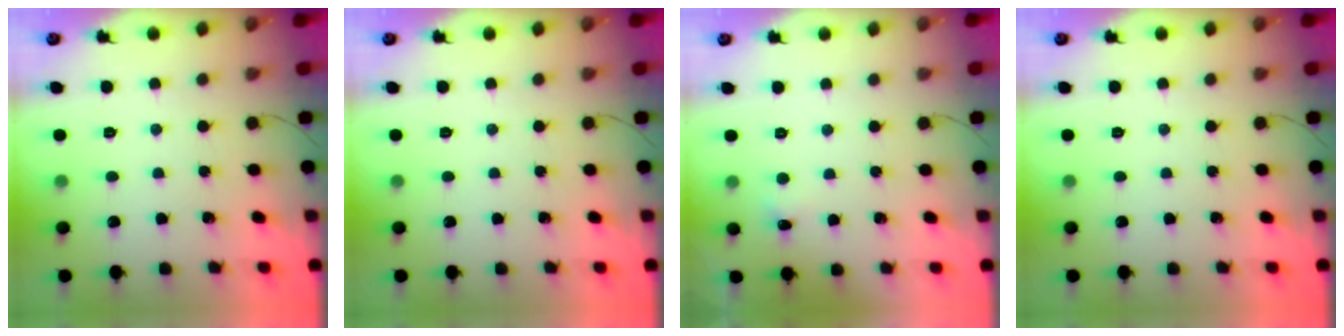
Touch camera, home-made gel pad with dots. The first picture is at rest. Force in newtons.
{"total": 0.0}
{"total": 3.9, "press": 3.7, "slide": 1.3}
{"total": 0.0}